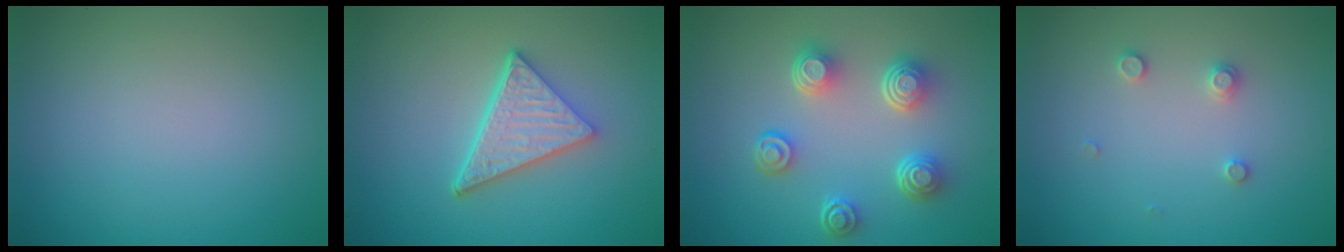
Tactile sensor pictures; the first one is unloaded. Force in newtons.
{"total": 5.1, "press": 3.8, "slide": 3.5}
{"total": 4.9, "press": 3.6, "slide": 3.4}
{"total": 1.3, "press": 1.3, "slide": 0.2}